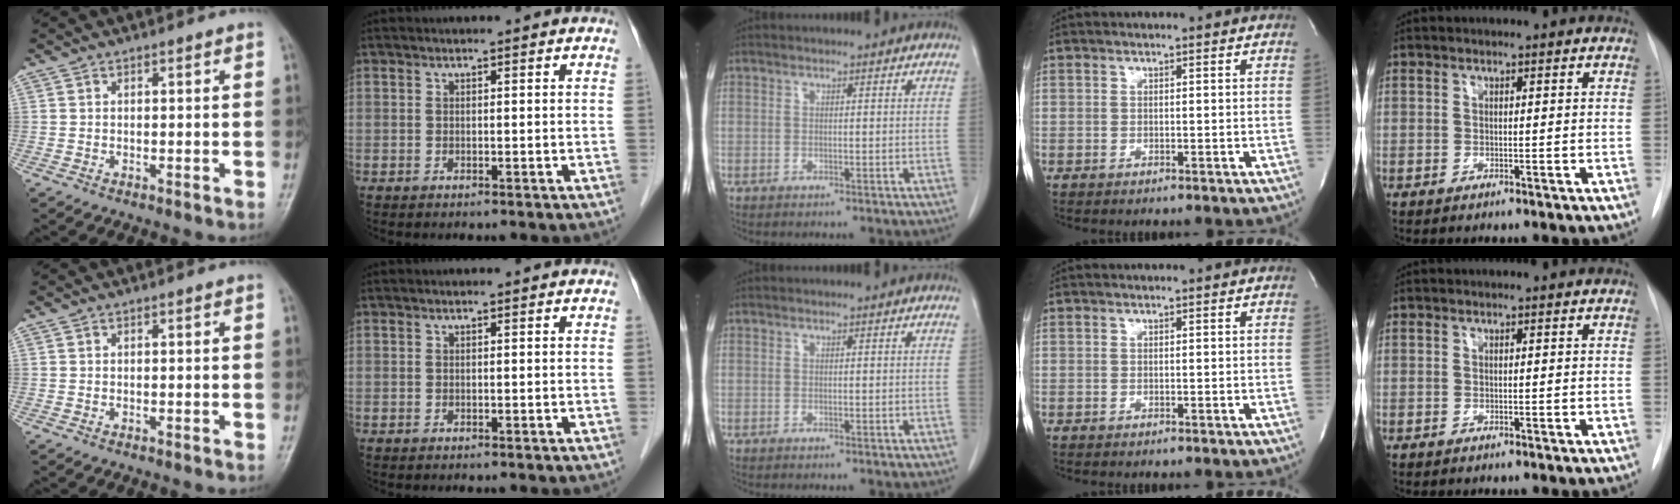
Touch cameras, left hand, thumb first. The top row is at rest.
{}